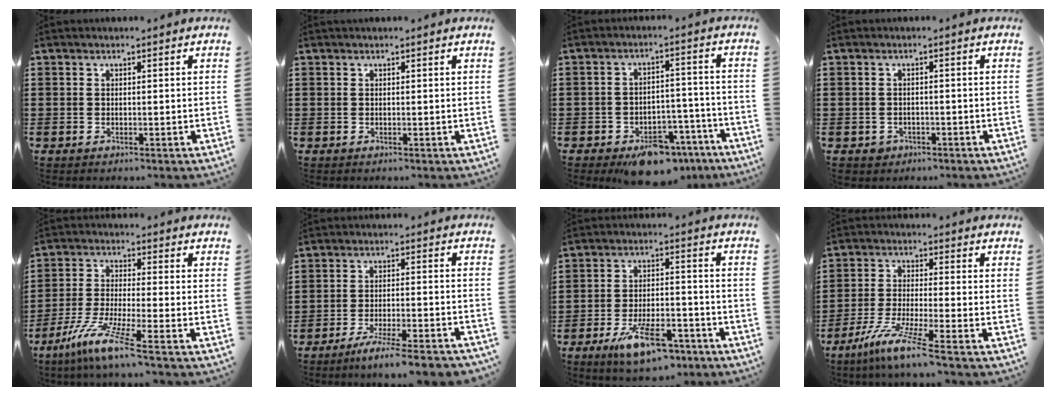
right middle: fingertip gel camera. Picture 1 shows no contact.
{"total": 0.0}
{"total": 6.8, "force": [-5.7, 2.6, 2.8], "torque": [-0.034, 0.026, -0.101]}
{"total": 1.0, "force": [-0.7, 0.8, 0.0], "torque": [-0.004, 0.003, -0.017]}
{"total": 7.8, "force": [-5.5, -0.3, 5.6], "torque": [-0.125, -0.021, -0.109]}
{"total": 5.4, "force": [-4.7, -0.5, 2.6], "torque": [-0.045, -0.013, -0.085]}
{"total": 10.0, "force": [-6.4, 3.3, 6.9], "torque": [-0.133, 0.005, -0.116]}
{"total": 7.2, "force": [-5.2, -0.4, 4.9], "torque": [-0.106, -0.020, -0.100]}